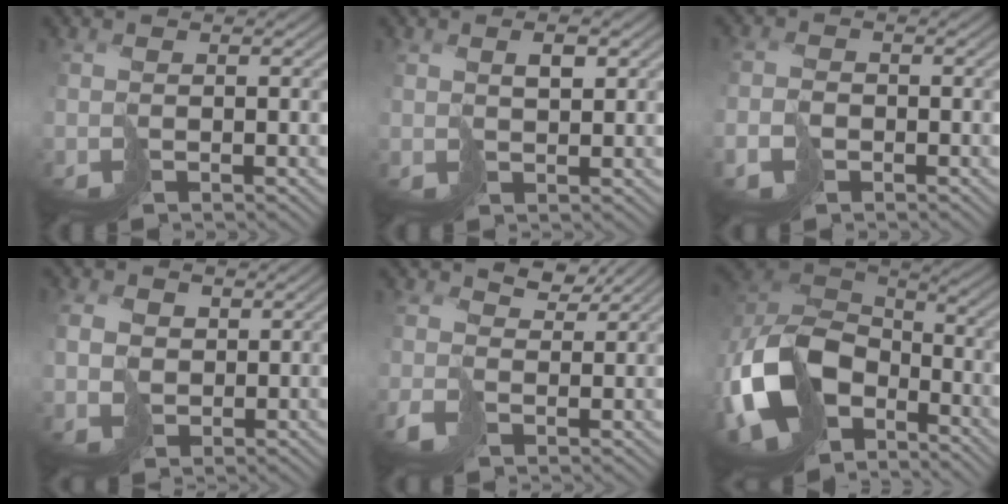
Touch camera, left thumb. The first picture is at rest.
{"total": 2.0, "force": [1.4, 0.6, 1.2], "torque": [-0.020, 0.002, 0.030]}
{"total": 2.1, "force": [-1.2, 1.4, 1.0], "torque": [-0.024, -0.003, -0.025]}
{"total": 3.3, "force": [1.3, 2.8, 1.3], "torque": [-0.040, 0.004, 0.028]}
{"total": 3.8, "force": [1.2, 2.5, 2.6], "torque": [-0.069, -0.004, 0.020]}
{"total": 15.7, "force": [-6.0, 10.7, 9.8], "torque": [-0.256, -0.028, -0.118]}